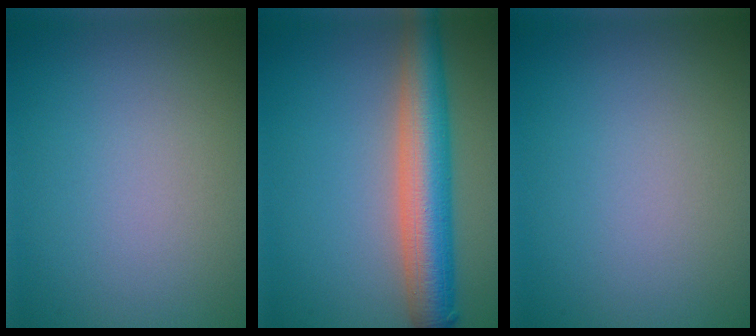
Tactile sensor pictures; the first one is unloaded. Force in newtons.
{"total": 7.1, "press": 7.1, "slide": 0.3}
{"total": 0.0}